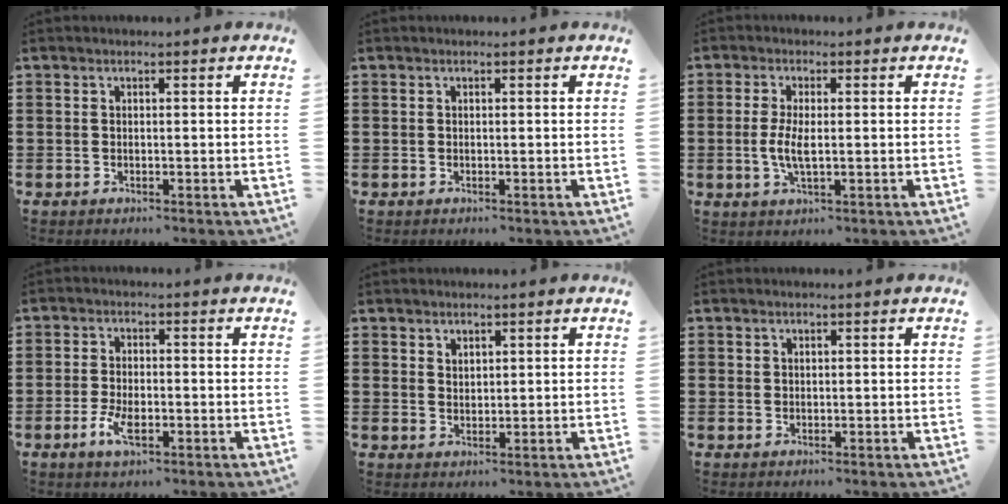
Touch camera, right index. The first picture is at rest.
{"total": 0.0}
{"total": 4.2, "force": [-0.3, 1.3, 4.0], "torque": [-0.093, -0.007, -0.013]}
{"total": 4.1, "force": [-1.6, 1.6, 3.4], "torque": [-0.078, -0.004, -0.034]}
{"total": 1.7, "force": [1.6, 0.5, 0.0], "torque": [-0.001, 0.002, 0.033]}
{"total": 0.7, "force": [0.5, 0.5, 0.1], "torque": [-0.002, 0.003, 0.010]}